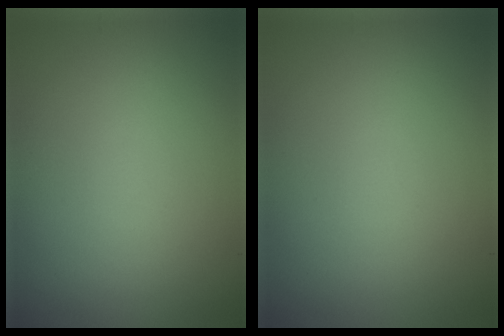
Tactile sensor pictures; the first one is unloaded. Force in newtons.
{"total": 0.0}